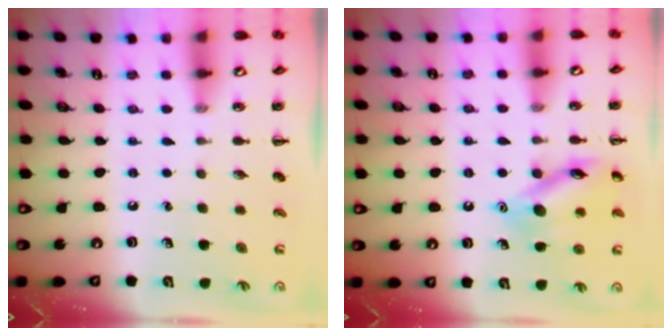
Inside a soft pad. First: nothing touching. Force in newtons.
{"total": 13.6, "press": 13.6, "slide": 1.1}